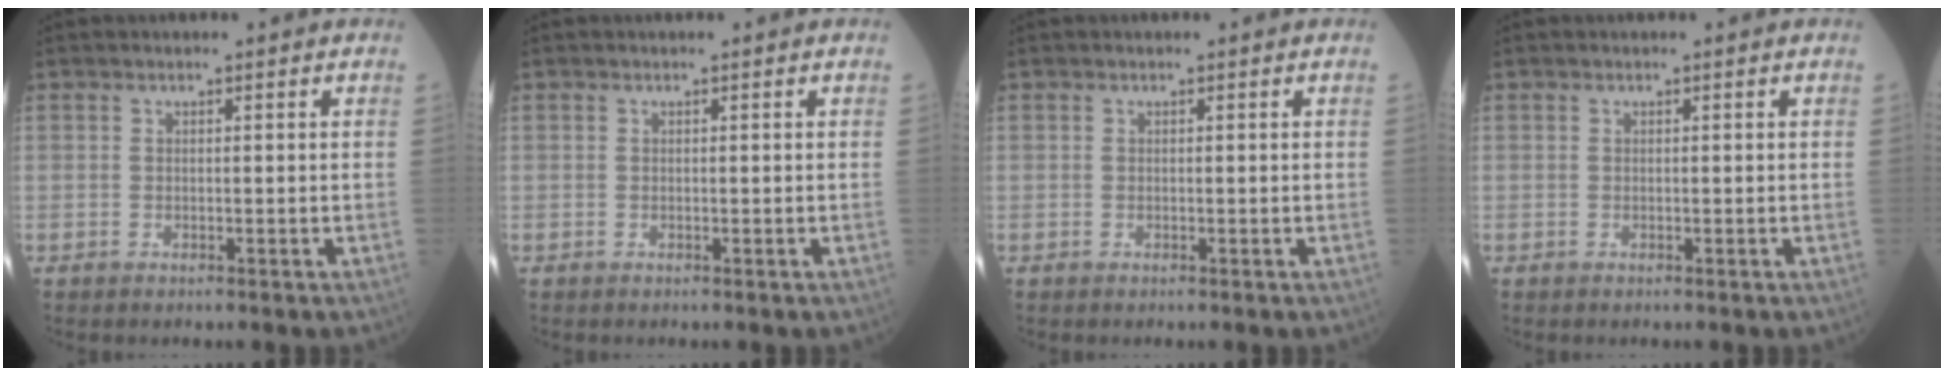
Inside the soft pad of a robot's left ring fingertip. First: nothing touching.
{"total": 0.0}
{"total": 0.0}
{"total": 0.0}